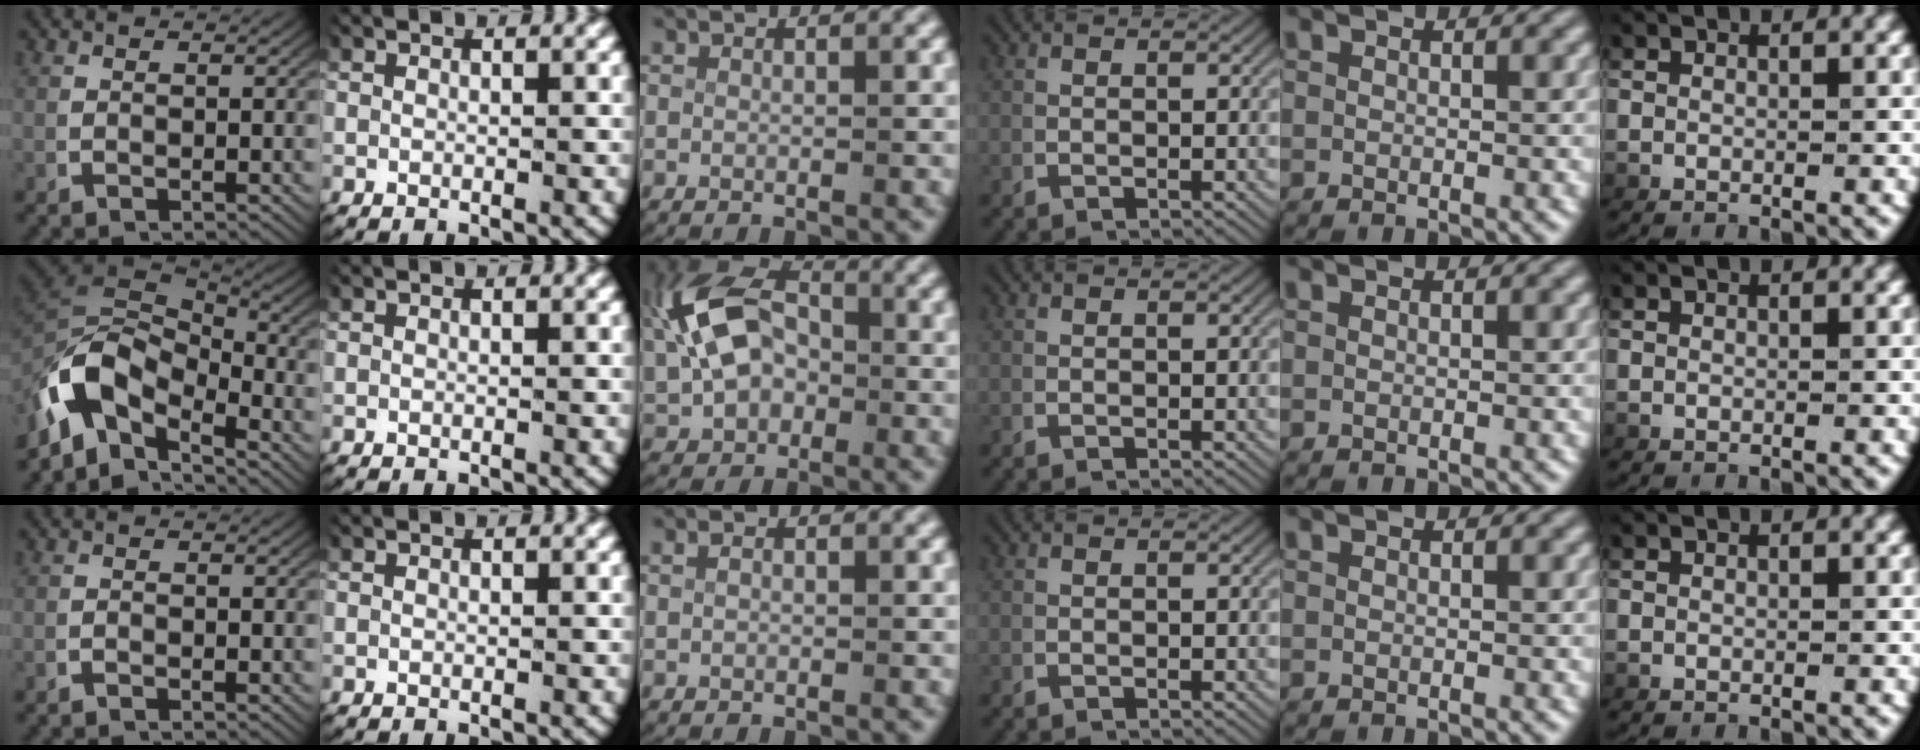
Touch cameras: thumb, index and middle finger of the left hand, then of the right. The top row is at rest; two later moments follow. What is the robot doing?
{"motion": "lift_and_place", "object": "fork"}